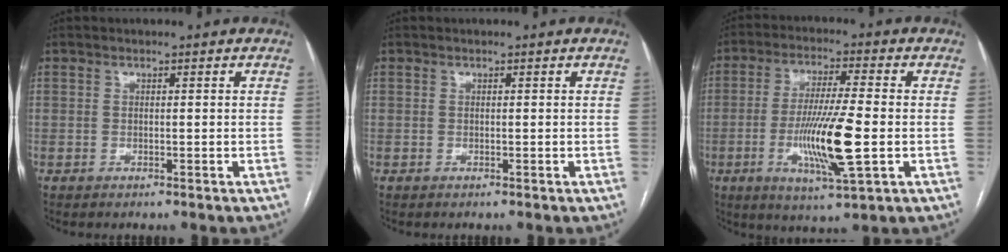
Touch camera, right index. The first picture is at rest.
{"total": 0.0}
{"total": 12.5, "force": [-2.7, 0.7, 12.2], "torque": [-0.231, -0.017, -0.050]}